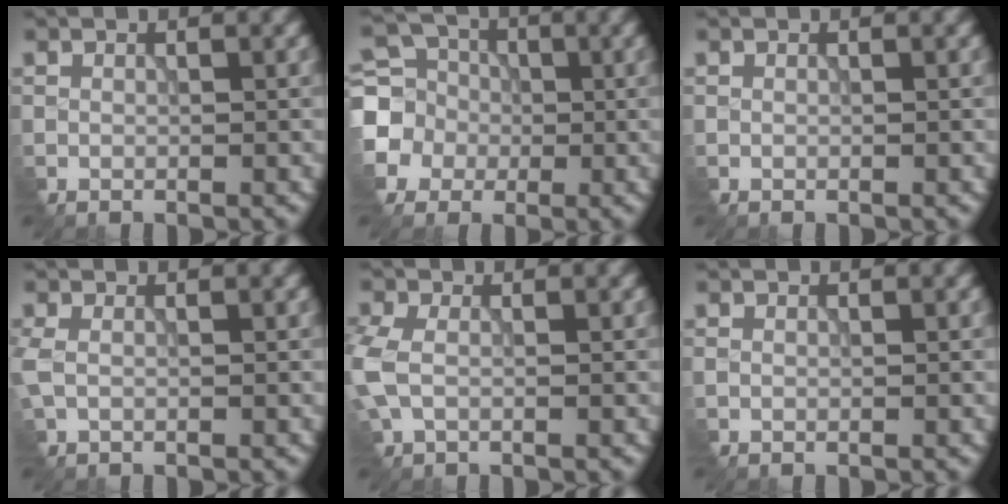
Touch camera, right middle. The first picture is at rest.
{"total": 5.3, "force": [-0.8, 4.9, 1.7], "torque": [-0.045, 0.001, -0.025]}
{"total": 0.0}
{"total": 1.8, "force": [0.0, 1.1, 1.5], "torque": [-0.049, 0.003, 0.000]}
{"total": 3.8, "force": [-0.2, 2.5, 2.8], "torque": [-0.095, -0.001, -0.009]}
{"total": 0.0}